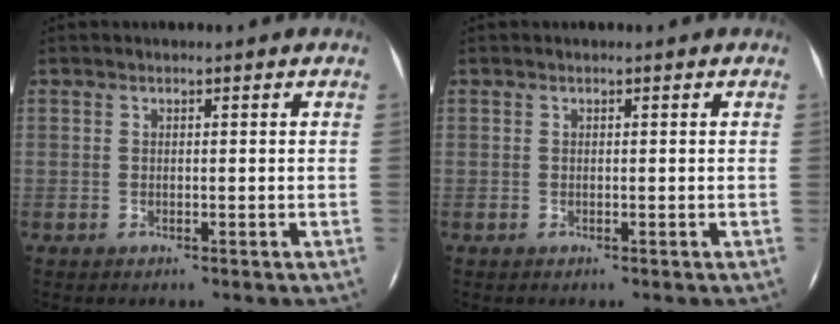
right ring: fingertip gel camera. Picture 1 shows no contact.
{"total": 0.0}